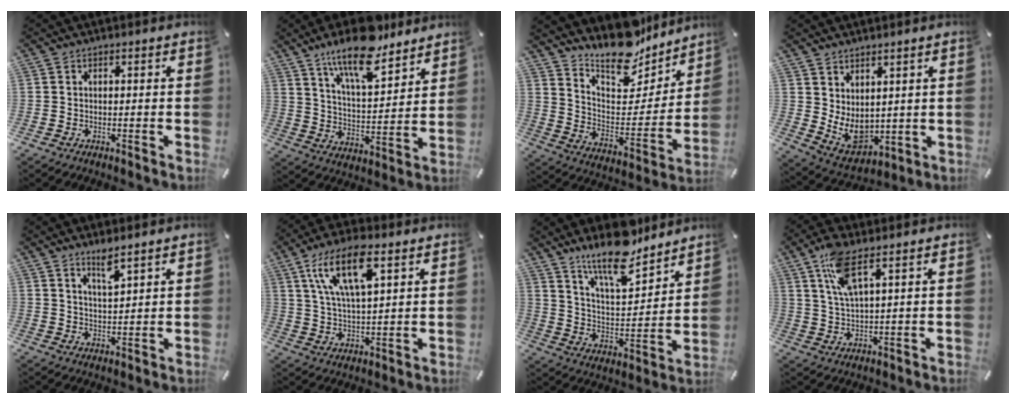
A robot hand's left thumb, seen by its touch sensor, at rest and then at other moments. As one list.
[{"total": 15.9, "force": [12.2, 5.9, 8.3], "torque": [-0.144, -0.070, 0.211]}, {"total": 16.1, "force": [14.8, 5.4, 3.5], "torque": [-0.068, -0.143, 0.260]}, {"total": 7.0, "force": [2.2, 5.6, 3.6], "torque": [-0.078, -0.030, 0.048]}, {"total": 4.4, "force": [3.7, 0.3, 2.3], "torque": [-0.047, -0.020, 0.063]}, {"total": 13.9, "force": [7.1, 5.1, 10.7], "torque": [-0.216, -0.008, 0.122]}, {"total": 15.7, "force": [13.1, 5.0, 7.0], "torque": [-0.134, -0.087, 0.232]}, {"total": 8.5, "force": [4.8, 2.2, 6.7], "torque": [-0.143, 0.003, 0.086]}]